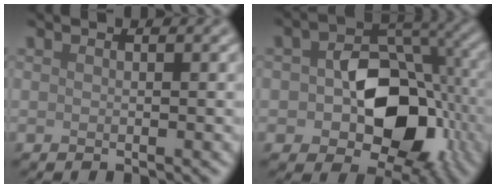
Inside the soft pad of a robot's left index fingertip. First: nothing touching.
{"total": 9.8, "force": [-1.6, 6.6, 7.1], "torque": [-0.100, 0.001, -0.027]}